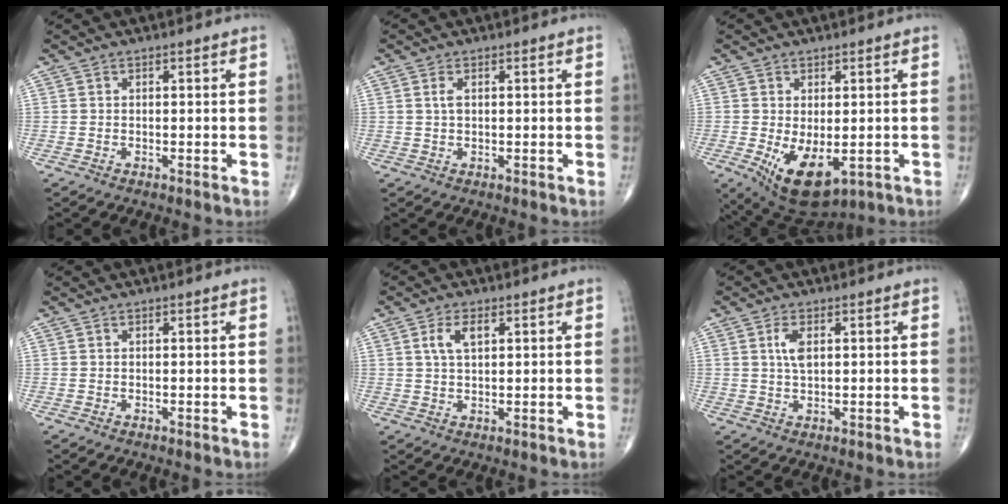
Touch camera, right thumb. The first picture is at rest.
{"total": 1.6, "force": [0.5, 0.8, 1.3], "torque": [-0.030, 0.003, 0.011]}
{"total": 10.1, "force": [-2.5, 5.3, 8.3], "torque": [-0.125, -0.014, -0.020]}
{"total": 0.0}
{"total": 4.1, "force": [1.4, 1.9, 3.3], "torque": [-0.064, 0.003, 0.028]}
{"total": 3.4, "force": [1.0, 1.6, 2.9], "torque": [-0.058, 0.000, 0.018]}